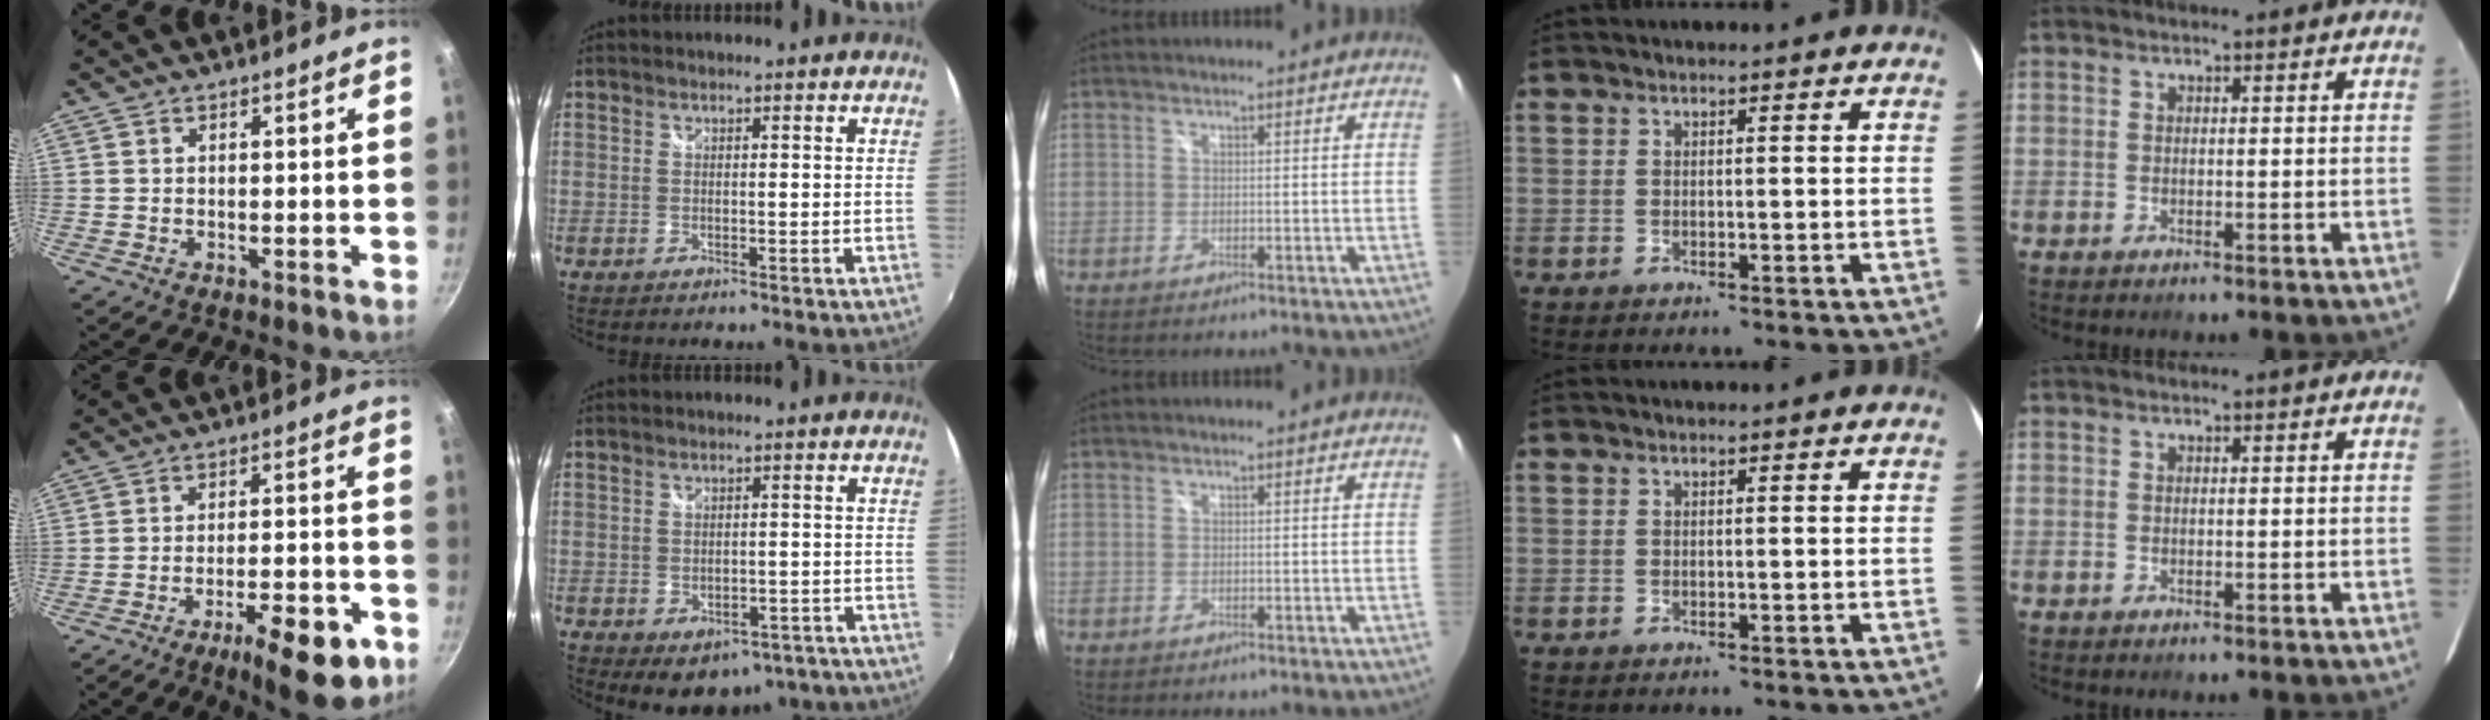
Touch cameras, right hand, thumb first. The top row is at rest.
{"thumb": {"total": 13.8, "force": [-7.3, 4.1, 11.0], "torque": [-0.136, 0.034, -0.099]}, "index": {"total": 10.7, "force": [-7.0, 6.4, 5.0], "torque": [-0.089, -0.006, -0.070]}}